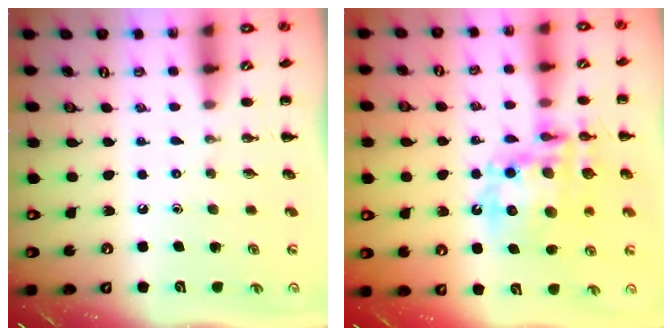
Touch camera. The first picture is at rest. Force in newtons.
{"total": 17.5, "press": 17.1, "slide": 3.9}